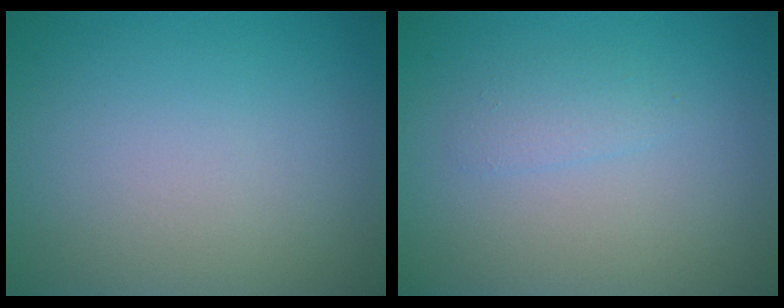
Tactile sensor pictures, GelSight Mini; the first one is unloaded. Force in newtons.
{"total": 1.2, "press": 1.2, "slide": 0.1}